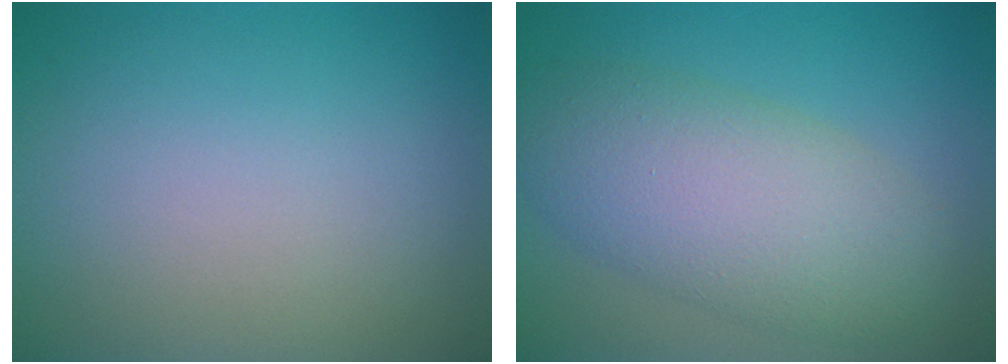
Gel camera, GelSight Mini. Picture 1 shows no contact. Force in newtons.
{"total": 7.3, "press": 7.3, "slide": 0.4}